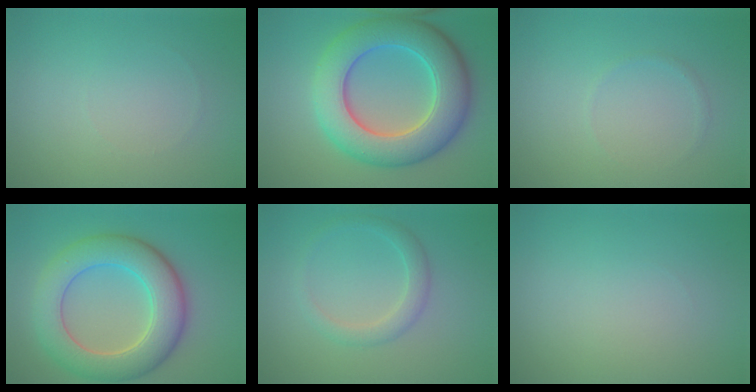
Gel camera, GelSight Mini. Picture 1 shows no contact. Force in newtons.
{"total": 9.7, "press": 9.7, "slide": 0.4}
{"total": 0.5, "press": 0.5, "slide": 0.0}
{"total": 7.9, "press": 7.9, "slide": 0.5}
{"total": 2.1, "press": 2.1, "slide": 0.1}
{"total": 0.0}